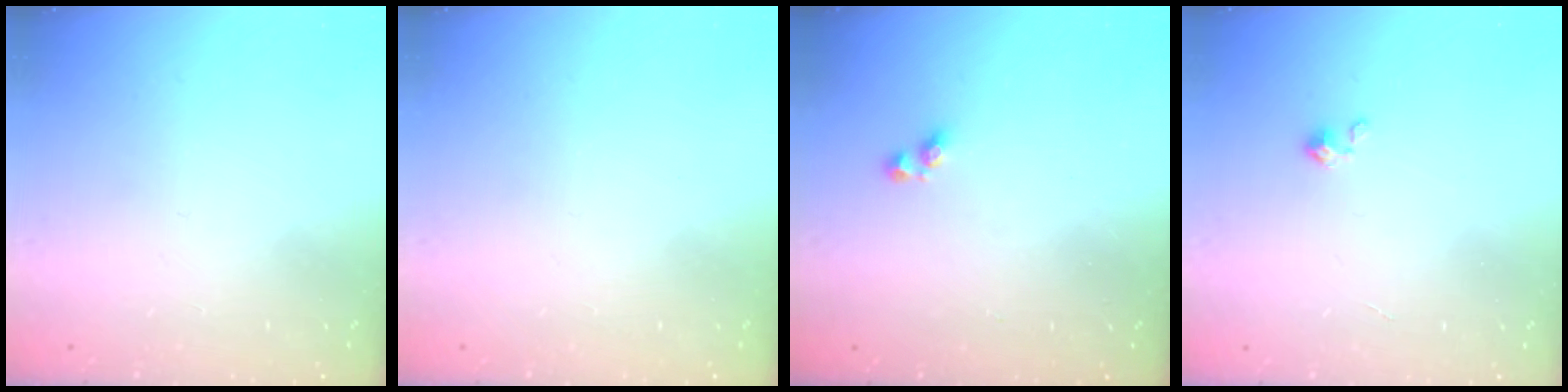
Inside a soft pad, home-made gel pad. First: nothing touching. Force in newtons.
{"total": 0.0}
{"total": 2.9, "press": 2.8, "slide": 0.6}
{"total": 1.1, "press": 1.1, "slide": 0.2}